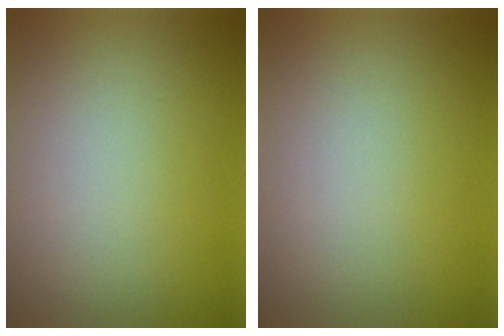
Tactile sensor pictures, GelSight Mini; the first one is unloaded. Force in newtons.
{"total": 0.0}